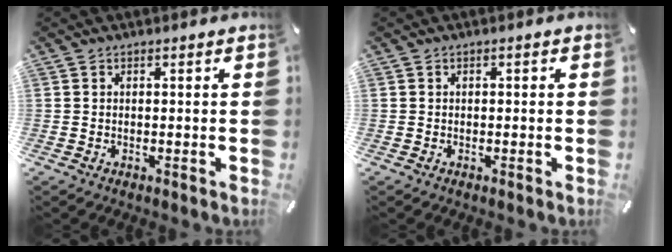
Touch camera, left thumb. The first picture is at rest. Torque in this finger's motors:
{"motor_torque": [-0.11, -0.34, 0.07, 0.07, 0.01]}